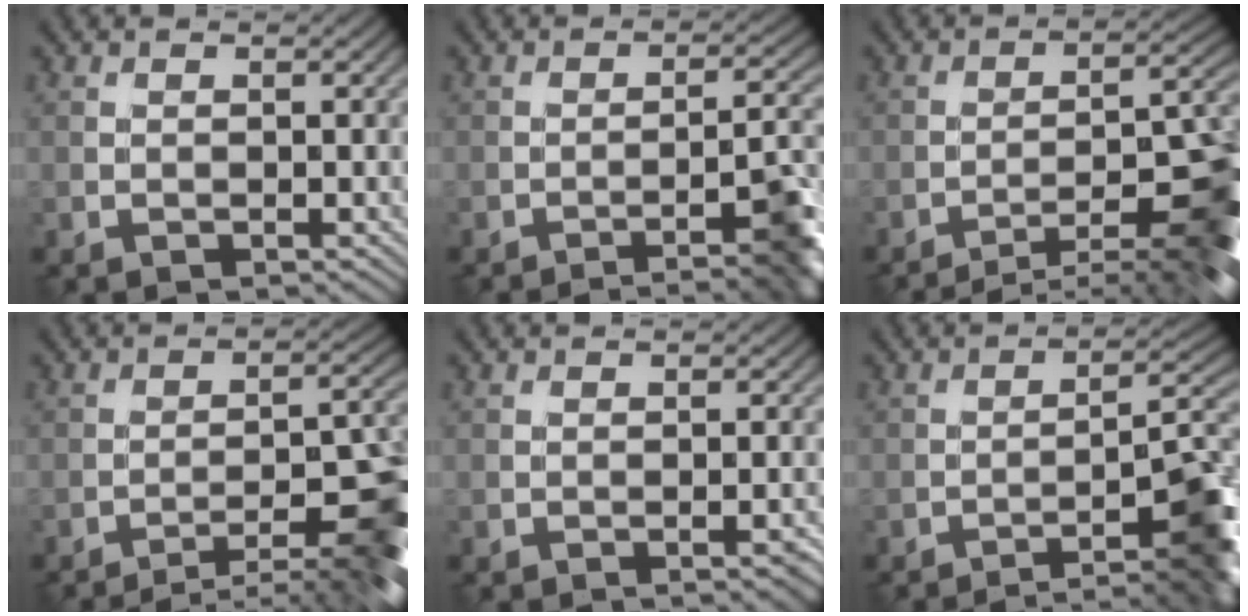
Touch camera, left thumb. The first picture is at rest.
{"total": 7.6, "force": [-4.4, 1.4, 6.1], "torque": [-0.073, 0.003, -0.064]}
{"total": 11.2, "force": [-7.6, 2.5, 7.9], "torque": [-0.110, 0.003, -0.104]}
{"total": 10.0, "force": [-6.7, 2.2, 7.1], "torque": [-0.096, 0.004, -0.087]}
{"total": 1.2, "force": [-0.6, 0.1, 1.0], "torque": [-0.013, 0.002, -0.009]}
{"total": 10.5, "force": [-6.5, 2.2, 8.0], "torque": [-0.103, 0.013, -0.093]}